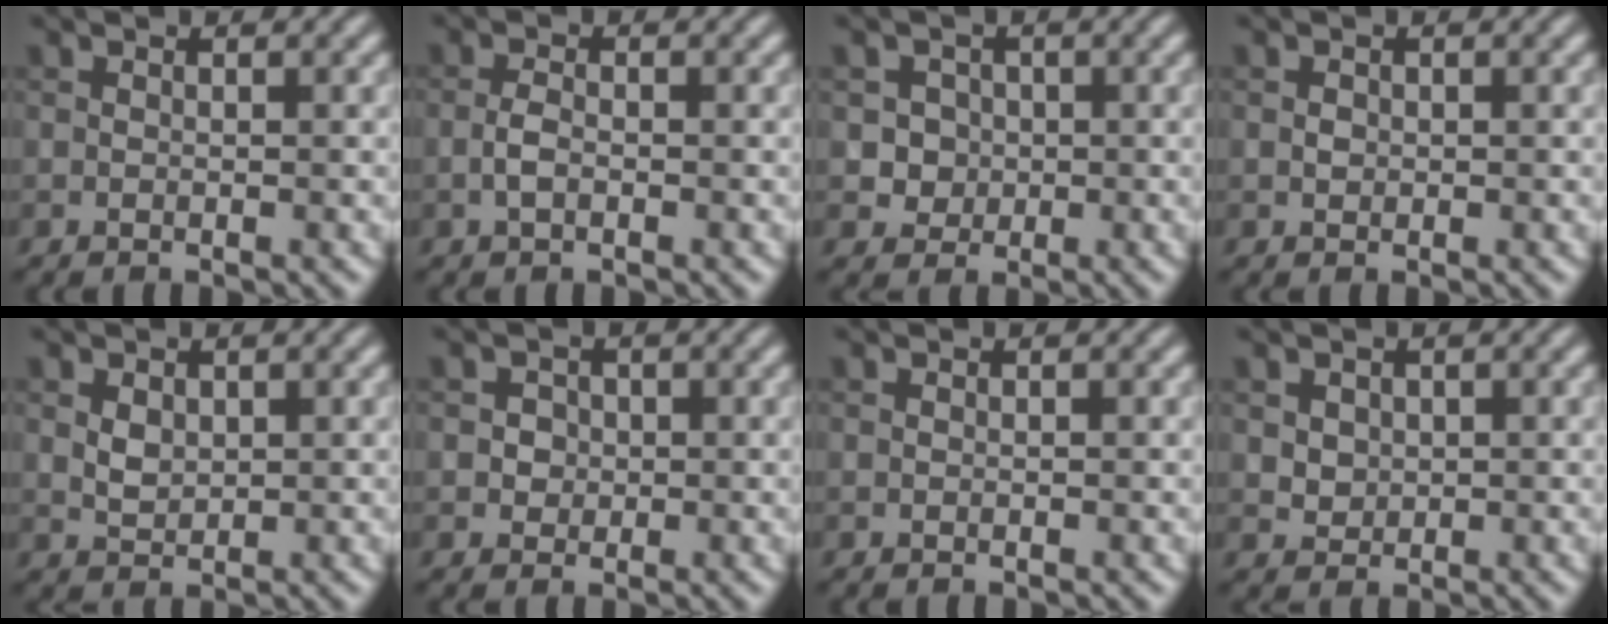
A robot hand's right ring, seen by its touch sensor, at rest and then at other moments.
{"total": 1.4, "force": [-0.5, 0.7, 1.2], "torque": [-0.026, 0.002, -0.014]}
{"total": 2.6, "force": [0.3, 2.5, 0.7], "torque": [0.005, 0.005, 0.010]}
{"total": 0.6, "force": [0.0, 0.5, 0.2], "torque": [-0.003, -0.002, -0.001]}
{"total": 1.5, "force": [0.5, 1.1, 0.9], "torque": [-0.017, 0.000, 0.013]}
{"total": 1.7, "force": [0.3, 1.5, 0.6], "torque": [0.005, 0.006, 0.006]}
{"total": 0.0}
{"total": 1.8, "force": [0.7, 1.5, 0.7], "torque": [-0.016, 0.000, 0.024]}